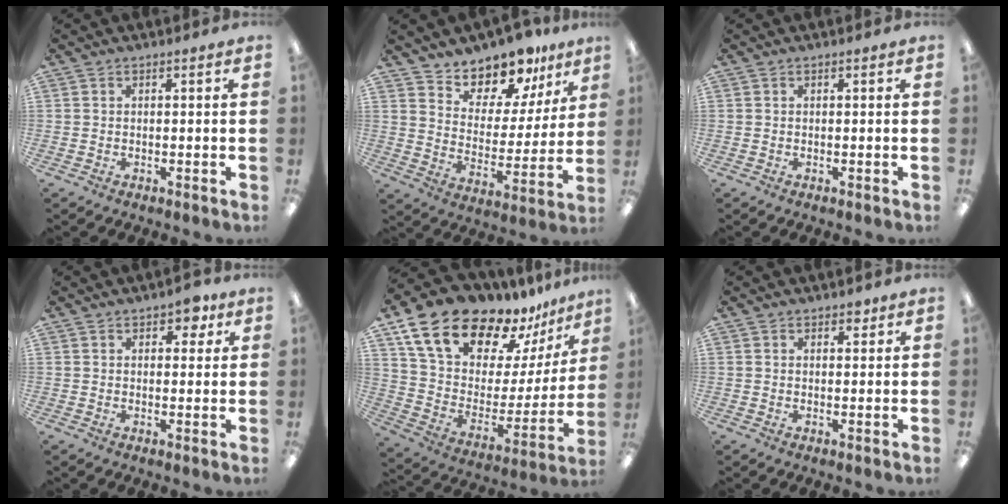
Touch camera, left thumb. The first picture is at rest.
{"total": 11.4, "force": [10.5, 4.2, 1.2], "torque": [-0.031, -0.100, 0.194]}
{"total": 0.0}
{"total": 4.7, "force": [2.8, 2.6, 2.8], "torque": [-0.027, -0.005, 0.044]}
{"total": 21.8, "force": [17.0, 10.1, 9.2], "torque": [-0.162, -0.118, 0.313]}
{"total": 2.2, "force": [1.6, 1.2, 0.8], "torque": [0.000, -0.004, 0.026]}